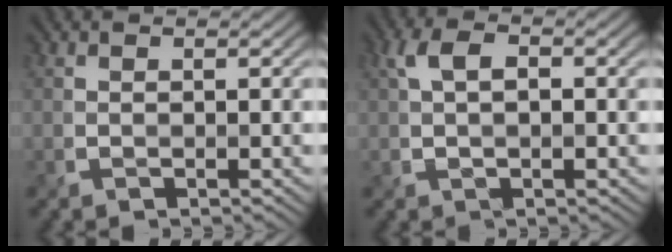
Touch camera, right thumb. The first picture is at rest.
{"total": 4.1, "force": [0.9, 2.0, 3.5], "torque": [-0.069, 0.009, 0.012]}